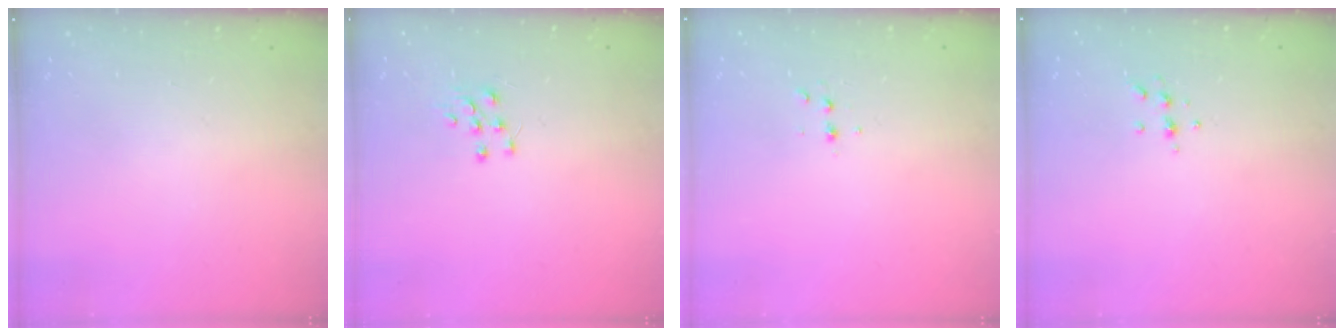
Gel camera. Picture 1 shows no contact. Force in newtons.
{"total": 6.3, "press": 6.3, "slide": 0.5}
{"total": 3.7, "press": 3.5, "slide": 1.1}
{"total": 5.4, "press": 5.4, "slide": 0.7}